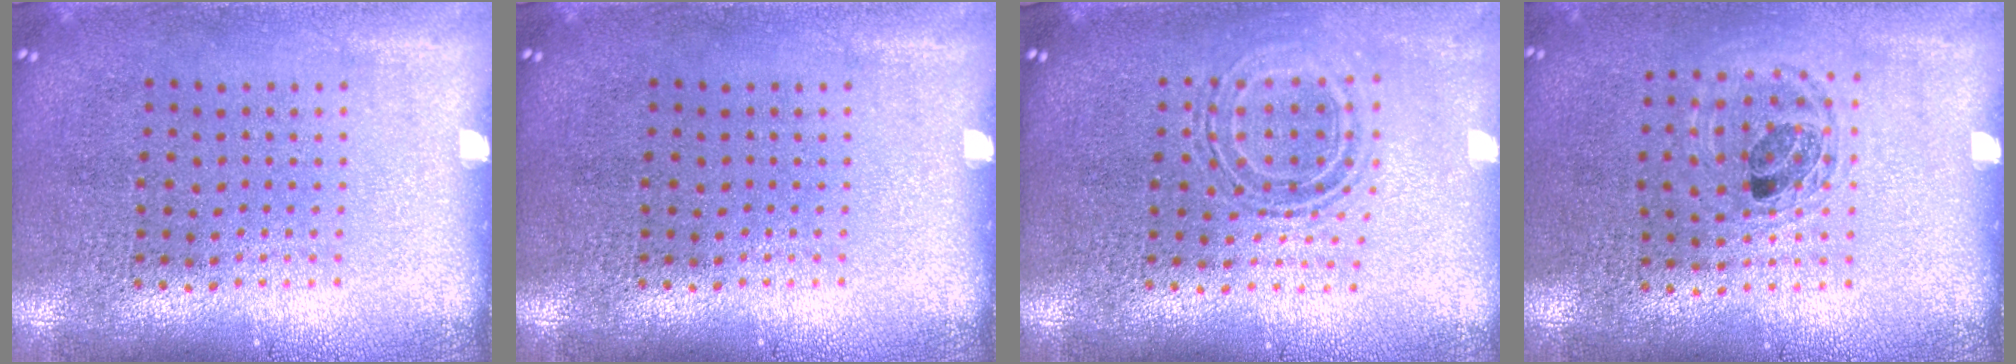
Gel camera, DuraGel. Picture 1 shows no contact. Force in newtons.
{"total": 0.0}
{"total": 0.6, "press": 0.5, "slide": 0.3}
{"total": 1.0, "press": 0.9, "slide": 0.2}